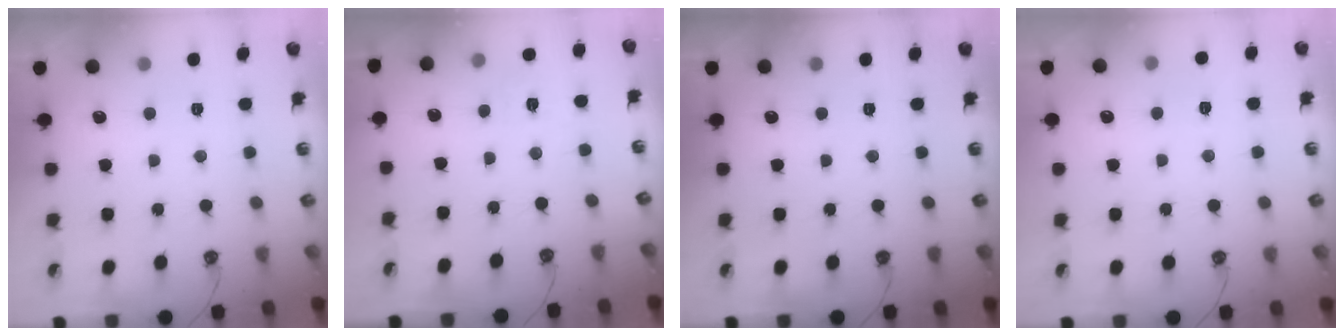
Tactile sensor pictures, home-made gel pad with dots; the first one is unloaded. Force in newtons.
{"total": 4.9, "press": 4.8, "slide": 0.6}
{"total": 0.0}
{"total": 3.5, "press": 3.5, "slide": 0.5}